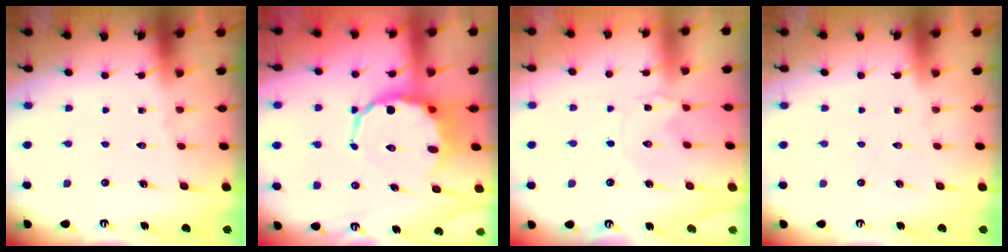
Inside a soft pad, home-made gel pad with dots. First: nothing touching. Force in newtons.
{"total": 8.6, "press": 8.3, "slide": 2.2}
{"total": 0.0}
{"total": 0.0}